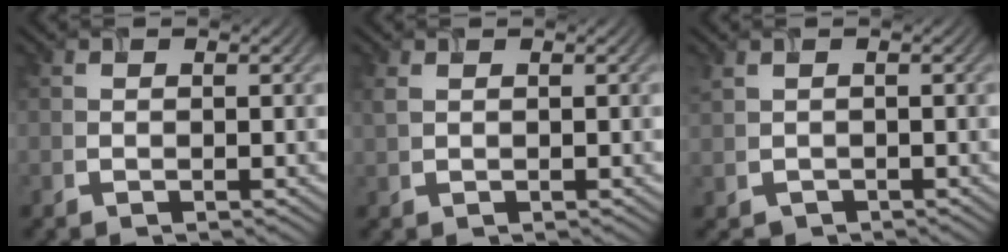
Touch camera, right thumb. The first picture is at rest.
{"total": 0.9, "force": [0.5, 0.4, 0.7], "torque": [-0.024, 0.001, 0.014]}
{"total": 1.3, "force": [0.2, 1.1, 0.6], "torque": [-0.027, -0.005, 0.005]}